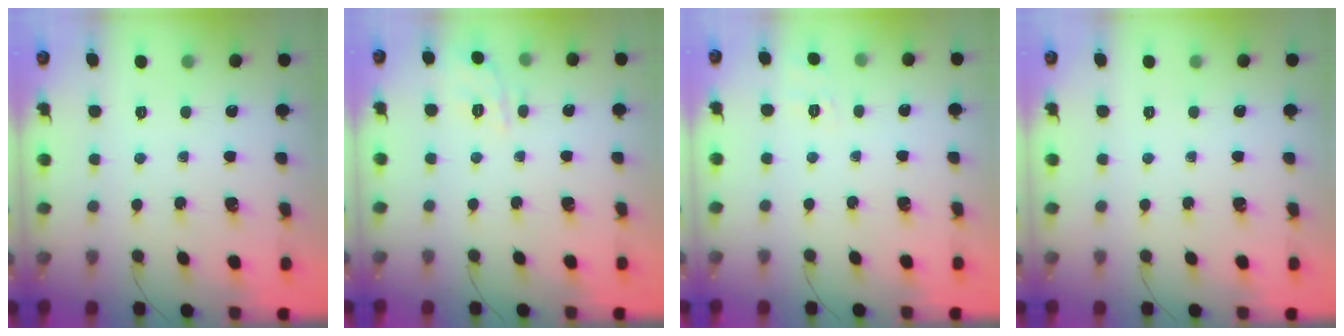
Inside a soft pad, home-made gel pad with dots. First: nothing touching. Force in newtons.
{"total": 10.1, "press": 10.0, "slide": 1.4}
{"total": 2.7, "press": 2.1, "slide": 1.6}
{"total": 0.0}